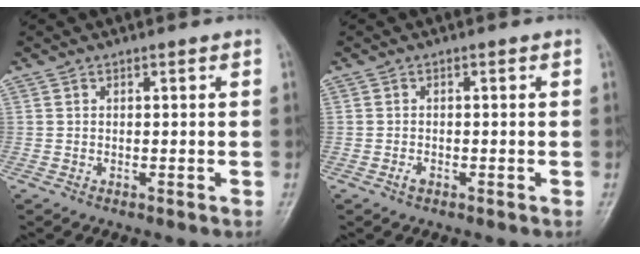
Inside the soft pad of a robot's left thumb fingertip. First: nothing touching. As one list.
[{"total": 1.2, "force": [-0.7, 0.7, 0.8], "torque": [-0.012, 0.002, -0.015]}]